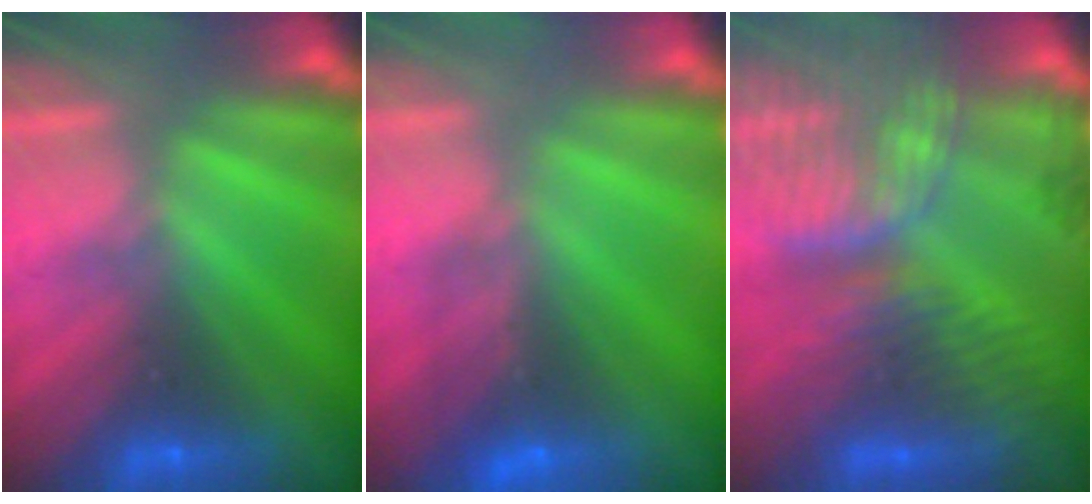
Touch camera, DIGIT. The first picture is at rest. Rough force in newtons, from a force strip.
{"total": 1.2}
{"total": 9.5}